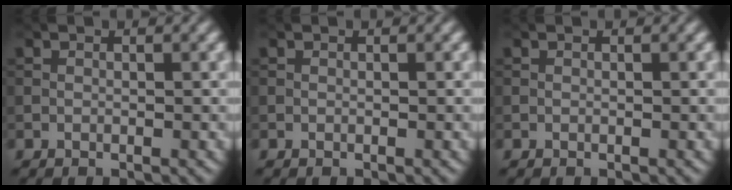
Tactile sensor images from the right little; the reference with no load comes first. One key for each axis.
{"total": 0.0}
{"total": 0.0}